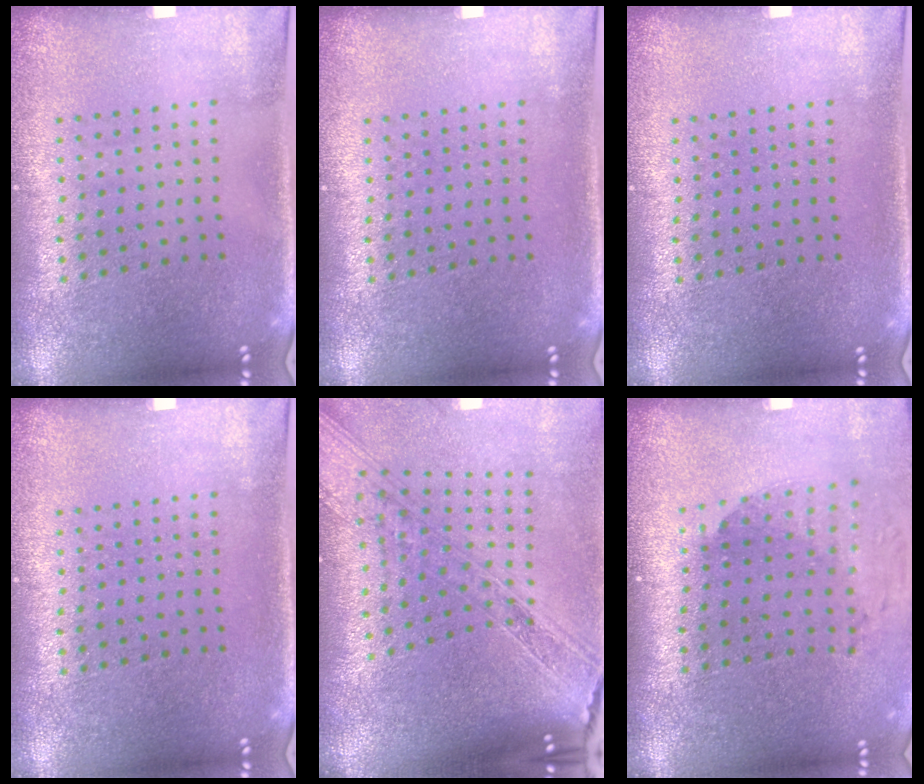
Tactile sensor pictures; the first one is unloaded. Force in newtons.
{"total": 0.0}
{"total": 0.0}
{"total": 0.0}
{"total": 3.0, "press": 2.3, "slide": 1.9}
{"total": 1.6, "press": 1.3, "slide": 0.9}